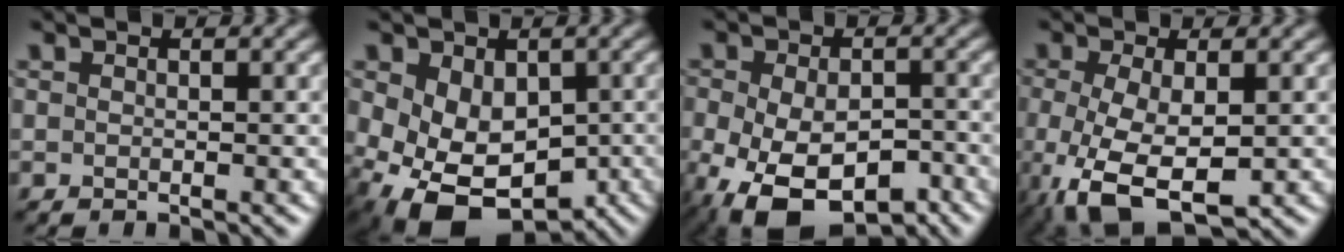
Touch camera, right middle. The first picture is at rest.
{"total": 9.2, "force": [-2.4, 6.2, 6.3], "torque": [-0.120, -0.032, -0.026]}
{"total": 11.4, "force": [-5.5, 6.4, 7.7], "torque": [-0.148, -0.044, -0.083]}
{"total": 6.7, "force": [-1.9, 3.0, 5.7], "torque": [-0.131, -0.017, -0.030]}